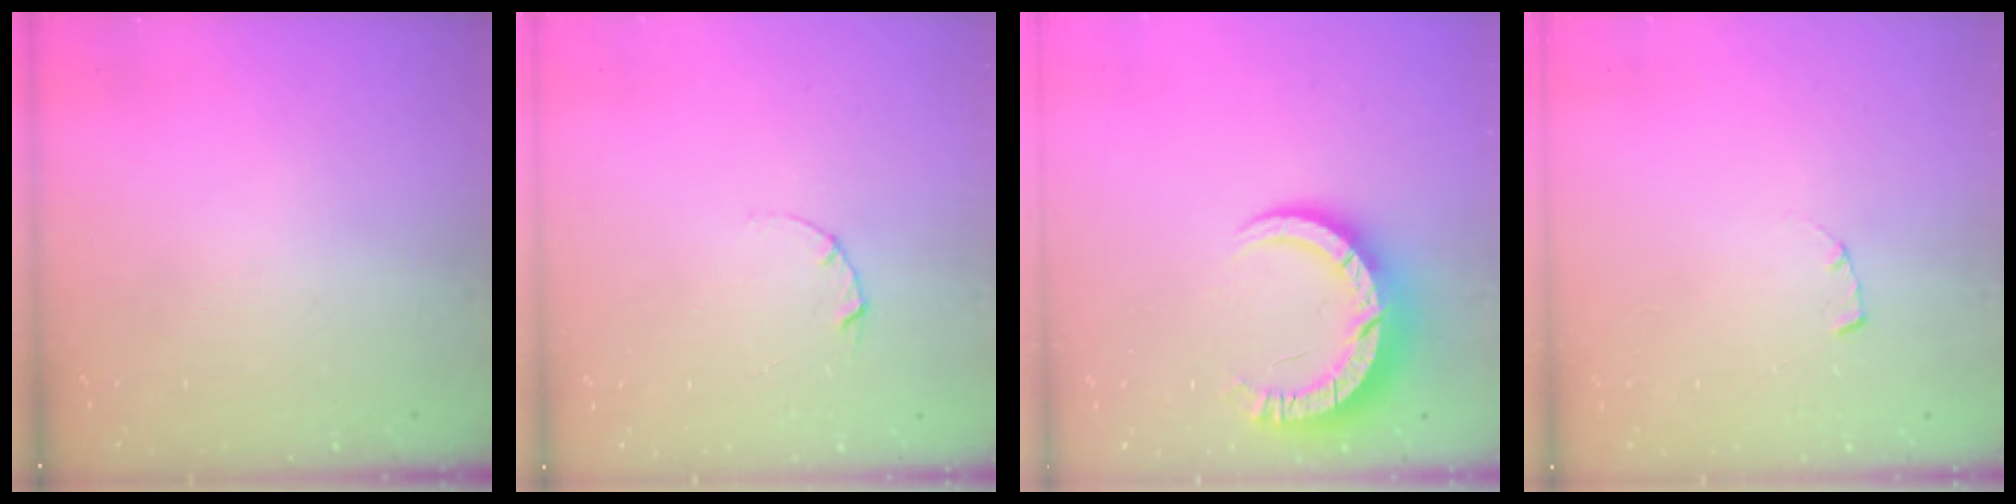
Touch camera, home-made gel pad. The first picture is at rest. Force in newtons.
{"total": 2.1, "press": 2.1, "slide": 0.1}
{"total": 10.0, "press": 10.0, "slide": 1.1}
{"total": 1.7, "press": 1.7, "slide": 0.2}